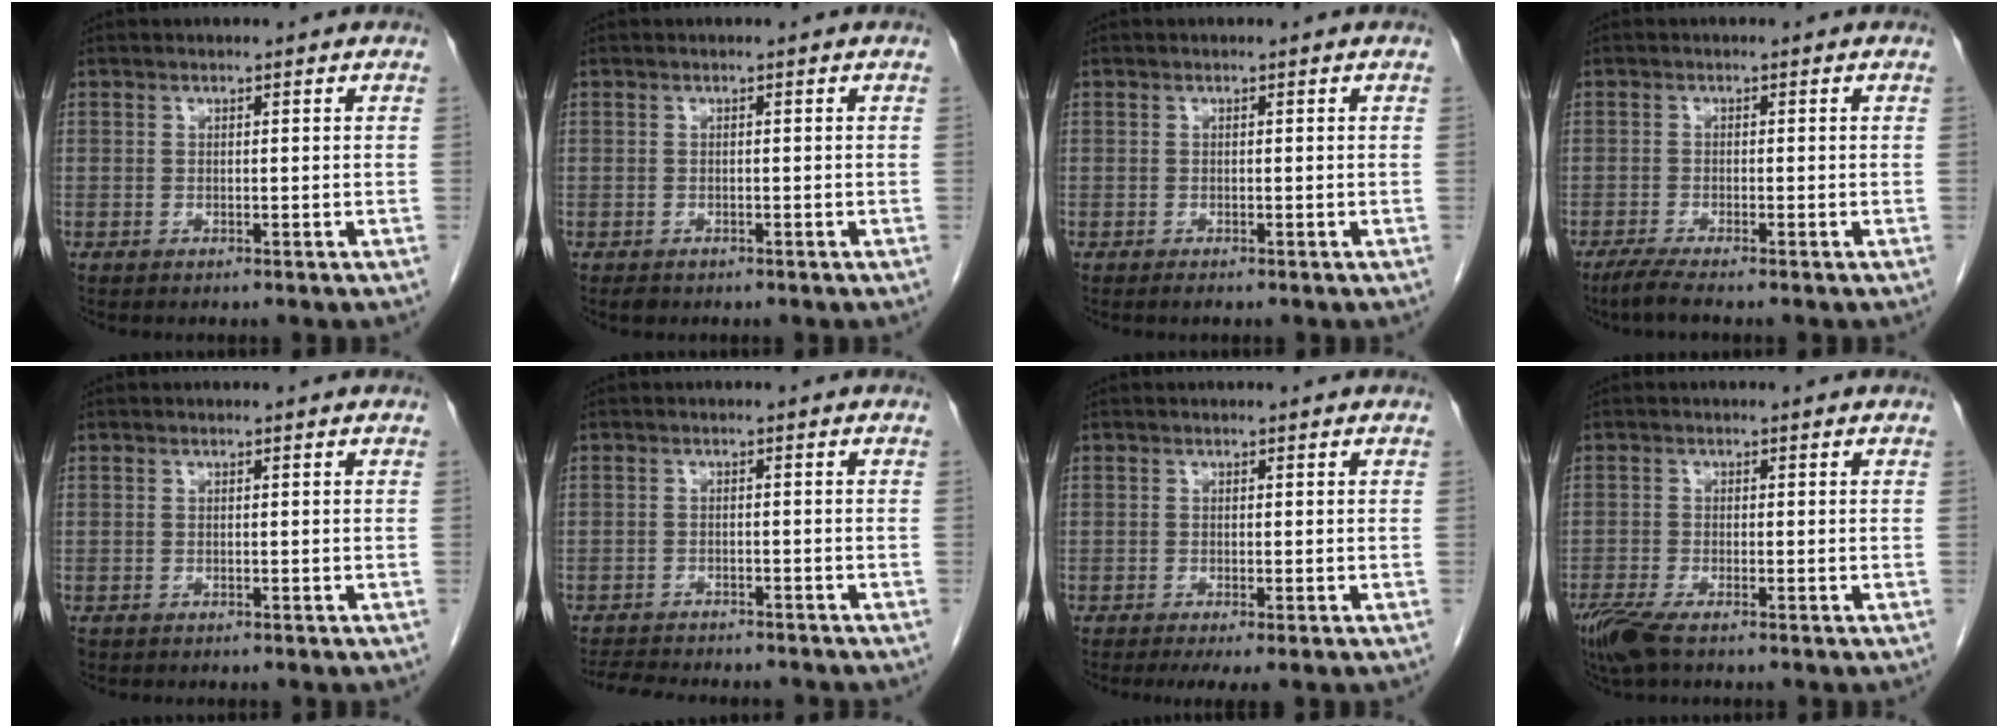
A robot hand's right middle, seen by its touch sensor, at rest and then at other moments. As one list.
[{"total": 0.9, "force": [-0.6, 0.6, 0.3], "torque": [-0.009, -0.001, -0.003]}, {"total": 0.6, "force": [-0.4, 0.1, 0.4], "torque": [-0.008, -0.001, -0.004]}, {"total": 2.8, "force": [-2.2, -0.2, 1.8], "torque": [-0.042, -0.008, -0.046]}, {"total": 0.8, "force": [-0.7, 0.5, 0.2], "torque": [-0.011, -0.001, -0.009]}, {"total": 10.1, "force": [-9.2, 2.4, 3.6], "torque": [-0.067, -0.006, -0.124]}, {"total": 2.7, "force": [-1.7, 0.3, 2.1], "torque": [-0.032, -0.010, -0.027]}, {"total": 4.6, "force": [-3.2, 0.9, 3.2], "torque": [-0.067, -0.014, -0.058]}]